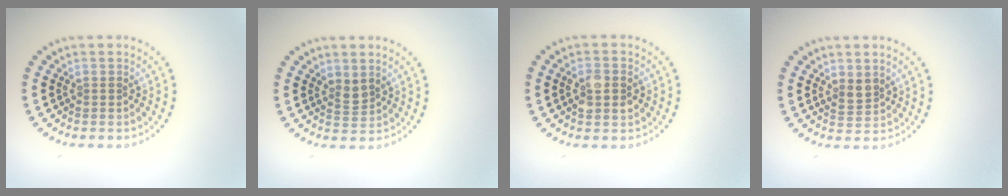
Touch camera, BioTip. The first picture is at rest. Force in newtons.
{"total": 1.3, "press": 1.1, "slide": 0.7}
{"total": 2.8, "press": 2.8, "slide": 0.2}
{"total": 1.6, "press": 1.4, "slide": 0.8}